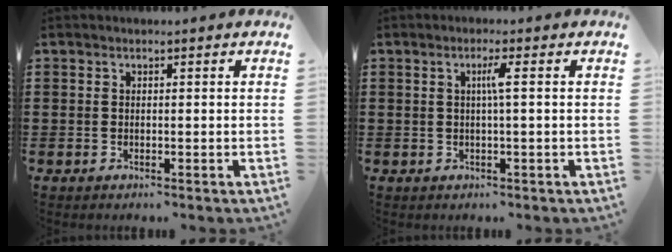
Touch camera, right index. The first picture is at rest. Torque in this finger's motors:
{"motor_torque": [0.42, -0.26, 0.05, 0.06]}